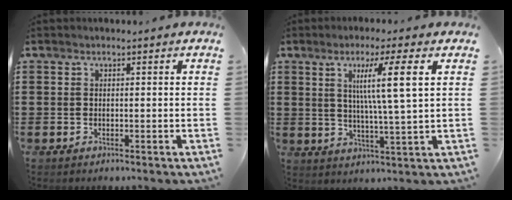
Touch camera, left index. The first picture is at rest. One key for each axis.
{"total": 8.2, "fx": 3.0, "fy": -0.2, "fz": 7.7, "tx": -0.147, "ty": -0.003, "tz": 0.042}